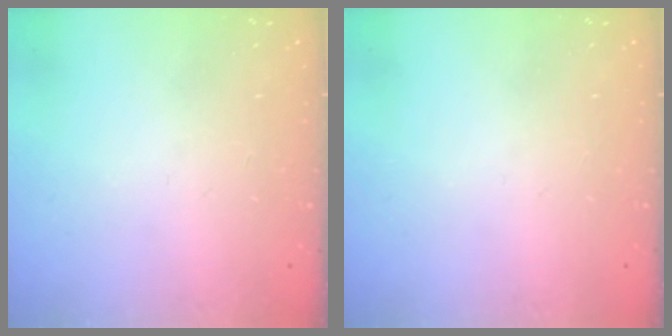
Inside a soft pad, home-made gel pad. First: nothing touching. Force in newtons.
{"total": 0.0}